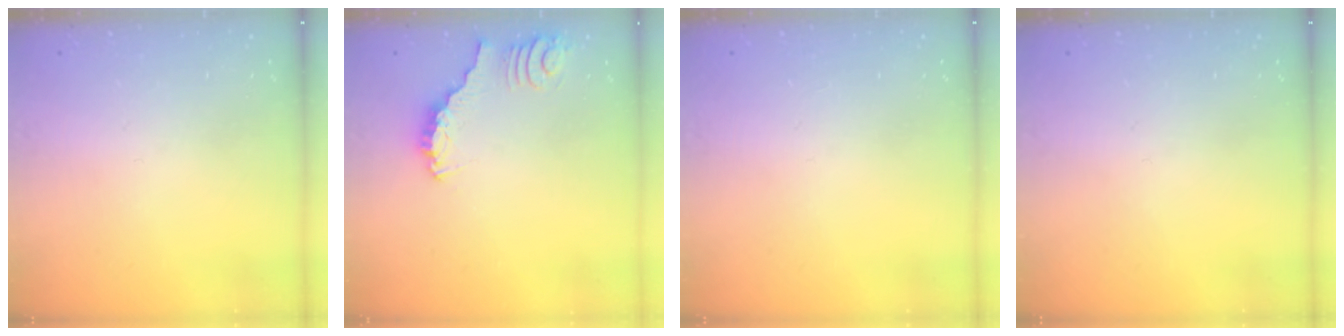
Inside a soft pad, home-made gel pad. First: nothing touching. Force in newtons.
{"total": 2.7, "press": 2.7, "slide": 0.1}
{"total": 0.0}
{"total": 0.0}